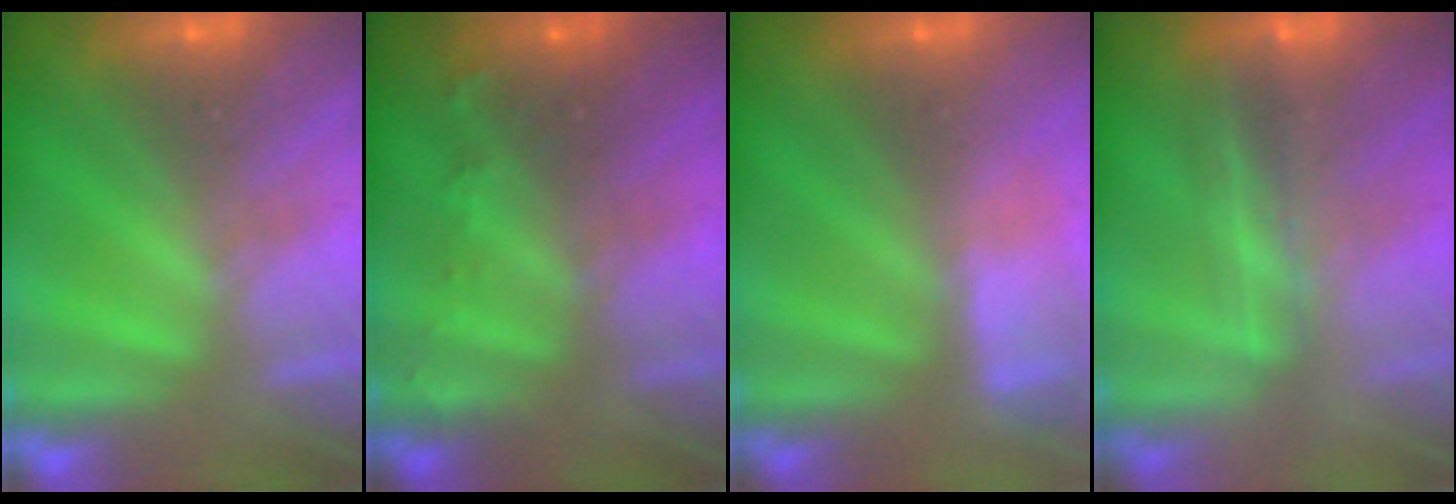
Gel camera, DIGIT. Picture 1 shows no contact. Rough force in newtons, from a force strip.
{"total": 7.8}
{"total": 2.9}
{"total": 2.4}